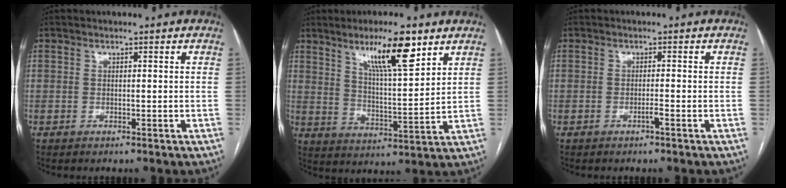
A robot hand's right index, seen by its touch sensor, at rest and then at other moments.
{"total": 11.7, "force": [7.3, 1.8, 9.0], "torque": [-0.153, -0.003, 0.125]}
{"total": 1.1, "force": [-0.6, -0.2, 0.8], "torque": [-0.015, 0.000, -0.011]}